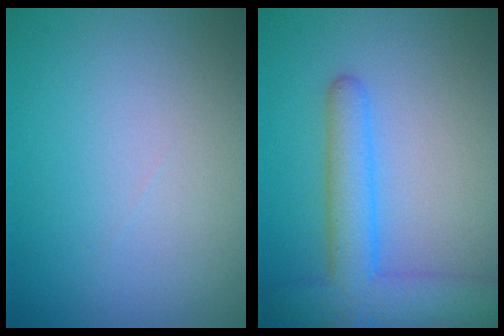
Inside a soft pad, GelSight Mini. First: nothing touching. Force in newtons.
{"total": 5.3, "press": 5.3, "slide": 0.2}